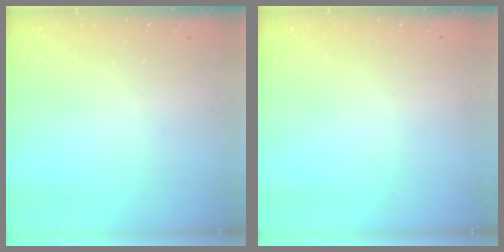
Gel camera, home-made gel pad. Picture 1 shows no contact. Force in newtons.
{"total": 0.0}